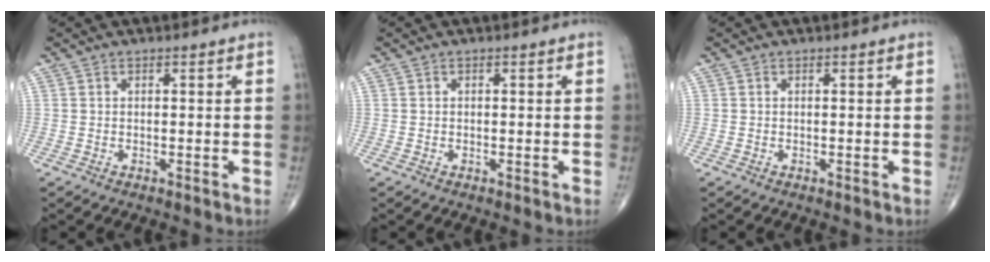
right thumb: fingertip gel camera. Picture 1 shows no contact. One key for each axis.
{"total": 0.0}
{"total": 0.0}